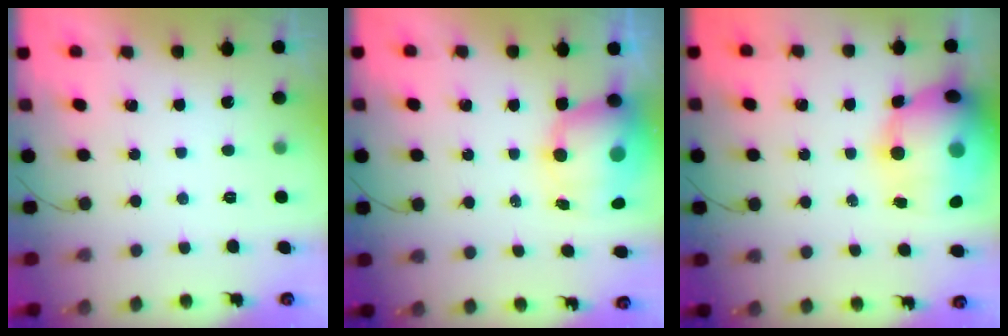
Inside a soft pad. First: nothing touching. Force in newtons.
{"total": 10.3, "press": 9.9, "slide": 2.8}
{"total": 21.4, "press": 20.8, "slide": 5.2}